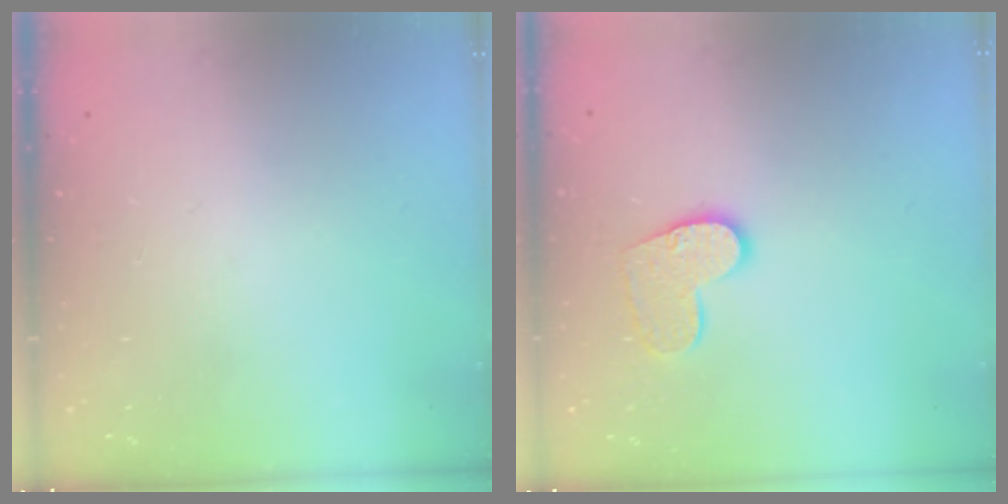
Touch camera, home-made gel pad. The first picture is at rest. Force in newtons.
{"total": 10.4, "press": 10.4, "slide": 0.7}